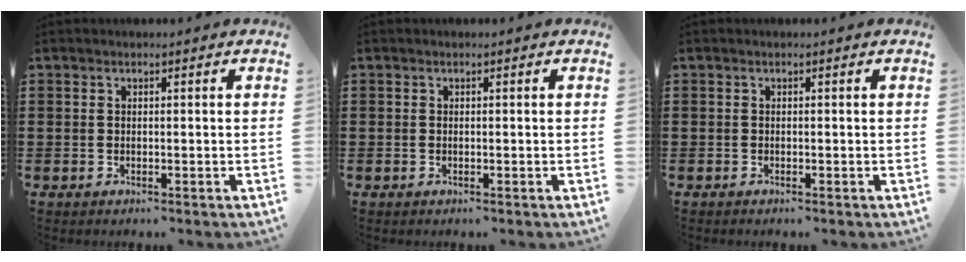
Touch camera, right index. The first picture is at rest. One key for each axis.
{"total": 0.0}
{"total": 0.0}